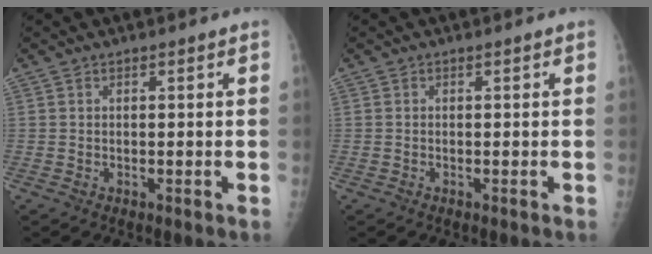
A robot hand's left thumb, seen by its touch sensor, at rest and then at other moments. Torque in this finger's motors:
{"motor_torque": [0.00, 0.00, 0.00, 0.00, 0.00]}